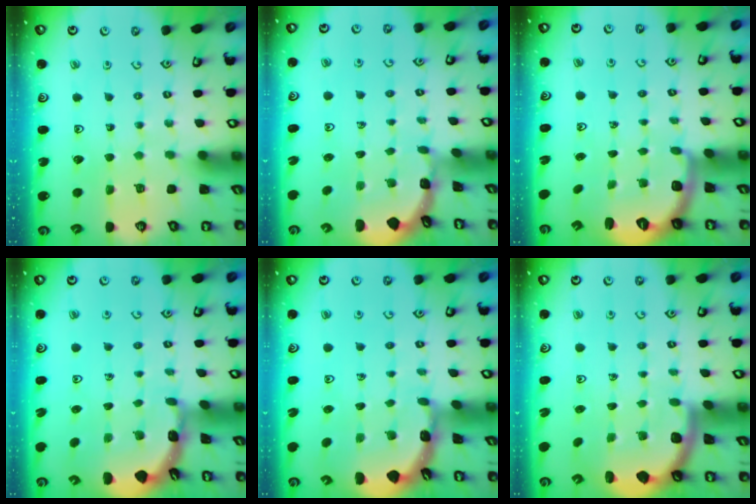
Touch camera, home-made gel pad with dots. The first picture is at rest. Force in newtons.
{"total": 0.7, "press": 0.7, "slide": 0.1}
{"total": 2.6, "press": 1.6, "slide": 2.1}
{"total": 1.6, "press": 1.6, "slide": 0.1}
{"total": 1.8, "press": 1.8, "slide": 0.2}
{"total": 1.6, "press": 1.6, "slide": 0.1}